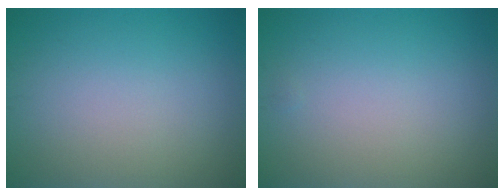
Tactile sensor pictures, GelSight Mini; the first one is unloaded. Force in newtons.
{"total": 0.0}